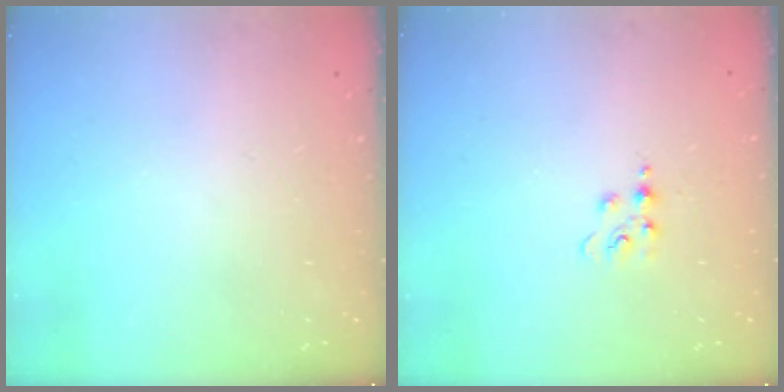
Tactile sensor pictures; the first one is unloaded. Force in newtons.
{"total": 4.1, "press": 4.1, "slide": 0.6}